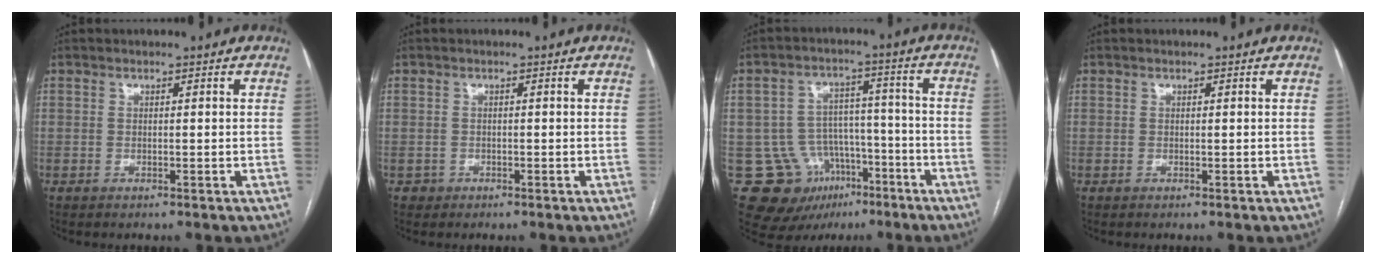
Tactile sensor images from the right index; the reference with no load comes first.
{"total": 1.1, "force": [-0.4, 1.0, -0.2], "torque": [0.002, 0.007, -0.006]}
{"total": 12.2, "force": [-6.1, 9.9, 3.4], "torque": [-0.051, 0.058, -0.080]}
{"total": 0.0}